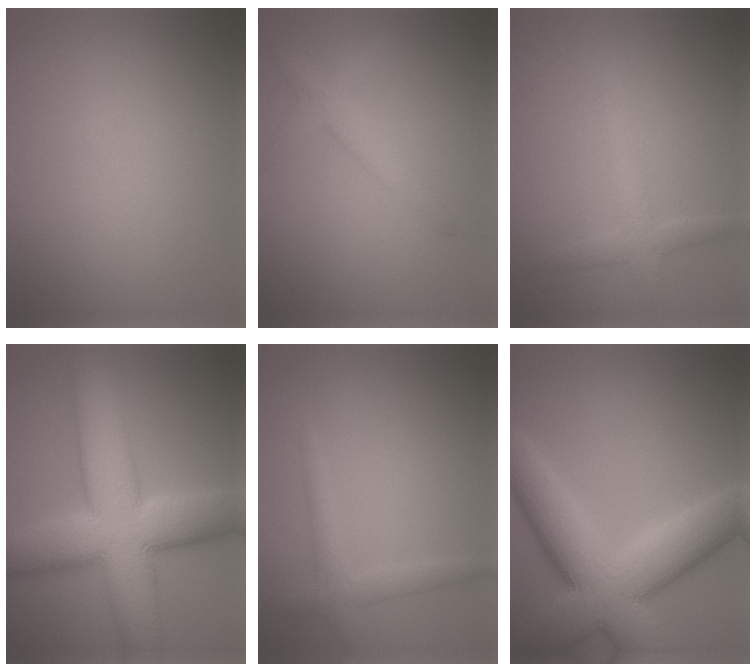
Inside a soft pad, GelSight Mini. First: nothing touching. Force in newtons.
{"total": 2.7, "press": 2.7, "slide": 0.1}
{"total": 2.3, "press": 2.3, "slide": 0.1}
{"total": 12.8, "press": 12.8, "slide": 0.2}
{"total": 2.1, "press": 2.1, "slide": 0.1}
{"total": 11.9, "press": 11.8, "slide": 0.7}